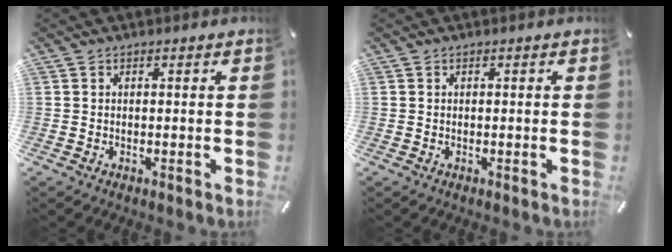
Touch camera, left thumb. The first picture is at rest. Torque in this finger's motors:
{"motor_torque": [0.05, 0.10, 0.13, -0.25, 0.00]}